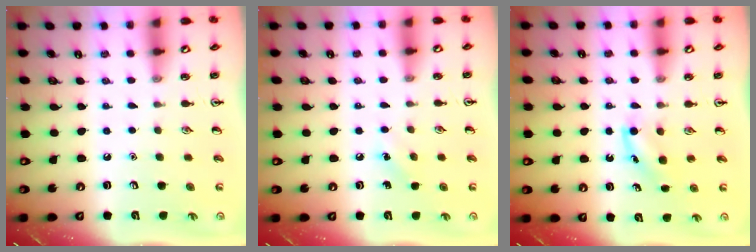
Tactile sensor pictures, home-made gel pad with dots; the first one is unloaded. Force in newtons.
{"total": 5.6, "press": 5.3, "slide": 1.9}
{"total": 4.1, "press": 3.9, "slide": 1.2}